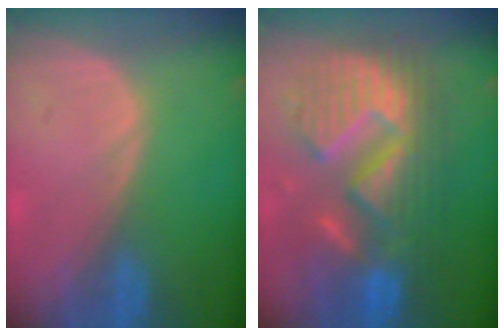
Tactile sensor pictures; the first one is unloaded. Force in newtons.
{"total": 13.2, "press": 13.2, "slide": 1.3}